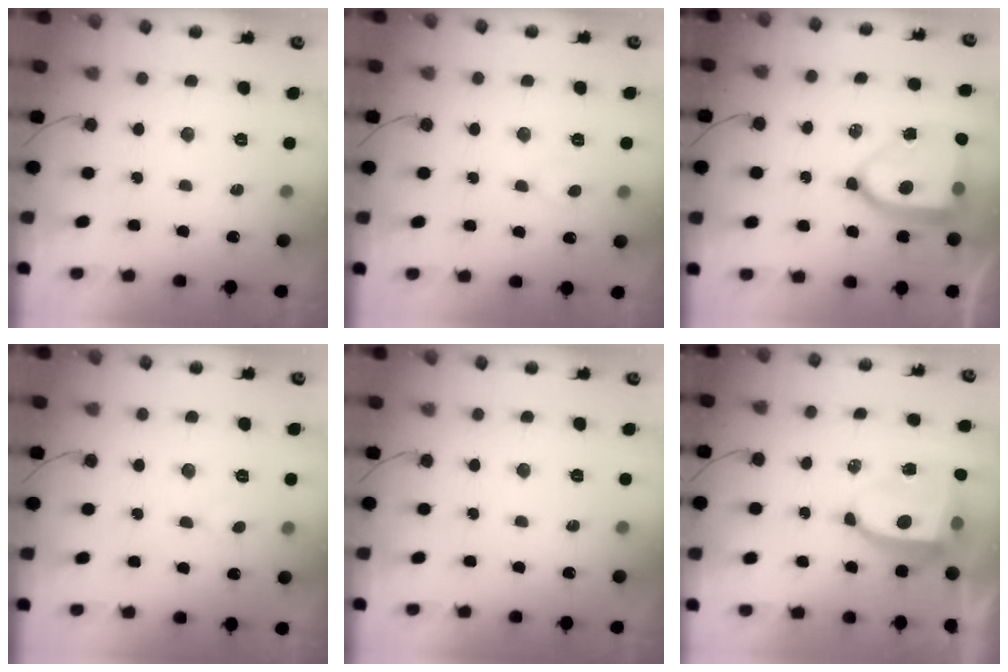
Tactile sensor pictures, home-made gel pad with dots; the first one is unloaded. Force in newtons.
{"total": 5.6, "press": 5.6, "slide": 0.6}
{"total": 14.3, "press": 14.2, "slide": 1.7}
{"total": 3.6, "press": 3.6, "slide": 0.4}
{"total": 0.0}
{"total": 6.7, "press": 6.6, "slide": 1.0}